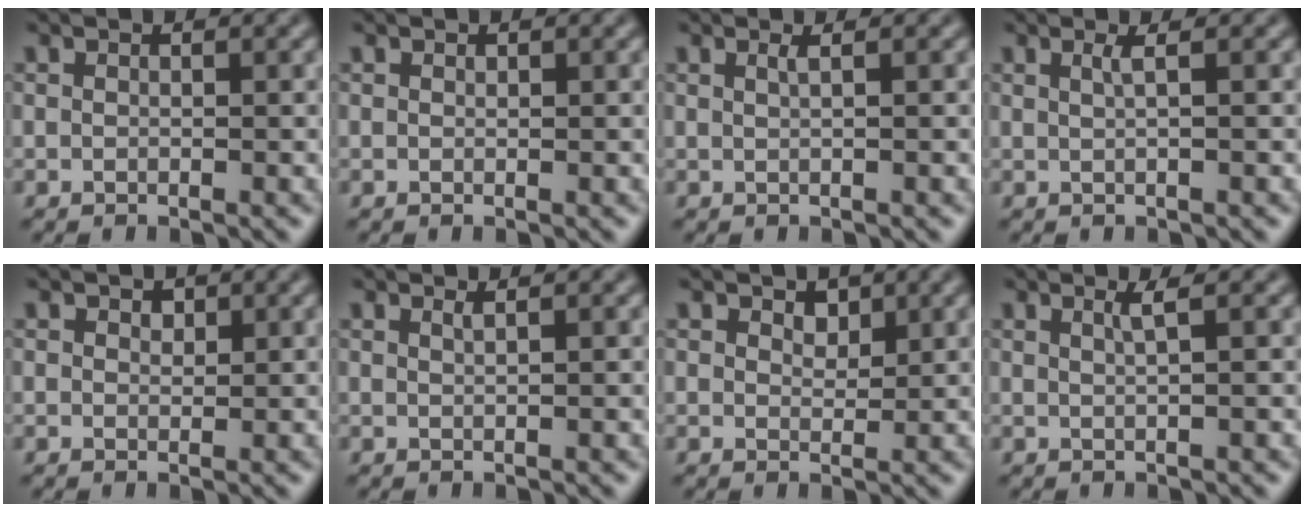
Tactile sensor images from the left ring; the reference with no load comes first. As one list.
[{"total": 0.0}, {"total": 0.9, "force": [0.4, 0.3, 0.8], "torque": [-0.009, 0.002, 0.003]}, {"total": 1.2, "force": [0.4, 0.3, 1.1], "torque": [-0.015, 0.003, 0.004]}, {"total": 0.9, "force": [0.6, 0.6, 0.3], "torque": [-0.004, -0.002, 0.008]}, {"total": 0.7, "force": [0.5, 0.2, 0.5], "torque": [-0.002, 0.000, 0.007]}, {"total": 1.3, "force": [0.9, 0.8, 0.6], "torque": [-0.010, 0.000, 0.014]}, {"total": 1.4, "force": [0.6, 0.3, 1.2], "torque": [-0.015, 0.002, 0.007]}]